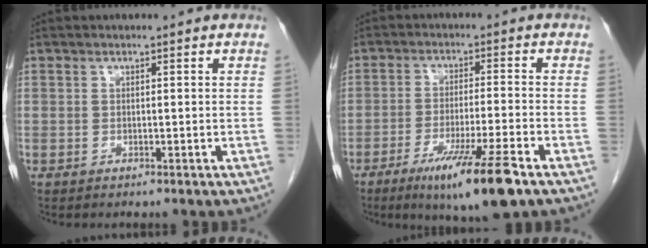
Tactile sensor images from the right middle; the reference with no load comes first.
{"total": 11.3, "force": [-6.8, 0.0, 9.1], "torque": [-0.156, -0.031, -0.110]}